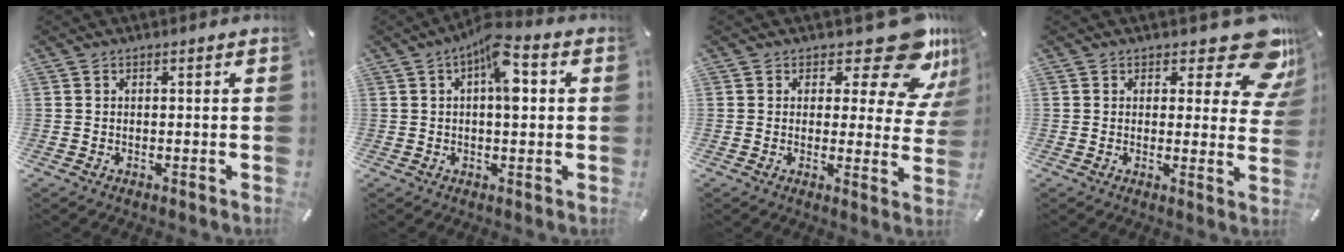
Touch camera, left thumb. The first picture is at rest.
{"total": 8.6, "force": [2.0, 3.6, 7.5], "torque": [-0.105, -0.002, 0.027]}
{"total": 15.8, "force": [9.7, 6.4, 10.7], "torque": [-0.128, -0.073, 0.160]}
{"total": 13.0, "force": [8.2, 5.5, 8.5], "torque": [-0.090, -0.065, 0.139]}